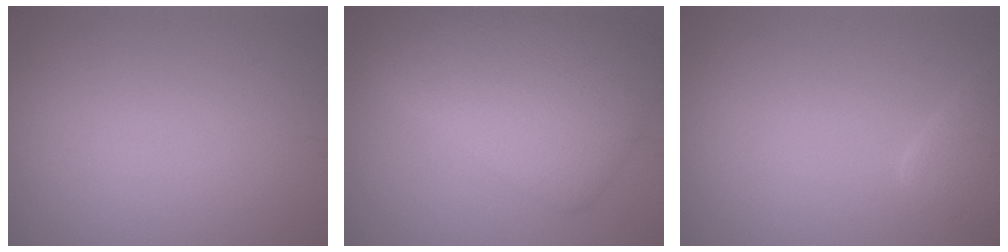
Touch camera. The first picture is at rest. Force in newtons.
{"total": 9.3, "press": 9.3, "slide": 0.3}
{"total": 2.9, "press": 2.9, "slide": 0.2}